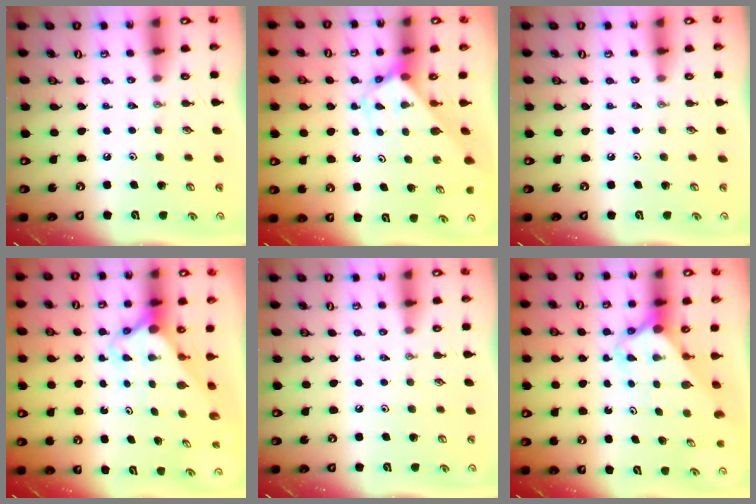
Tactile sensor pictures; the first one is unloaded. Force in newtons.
{"total": 2.8, "press": 2.8, "slide": 0.1}
{"total": 0.0}
{"total": 3.0, "press": 3.0, "slide": 0.2}
{"total": 0.0}
{"total": 2.8, "press": 2.8, "slide": 0.2}